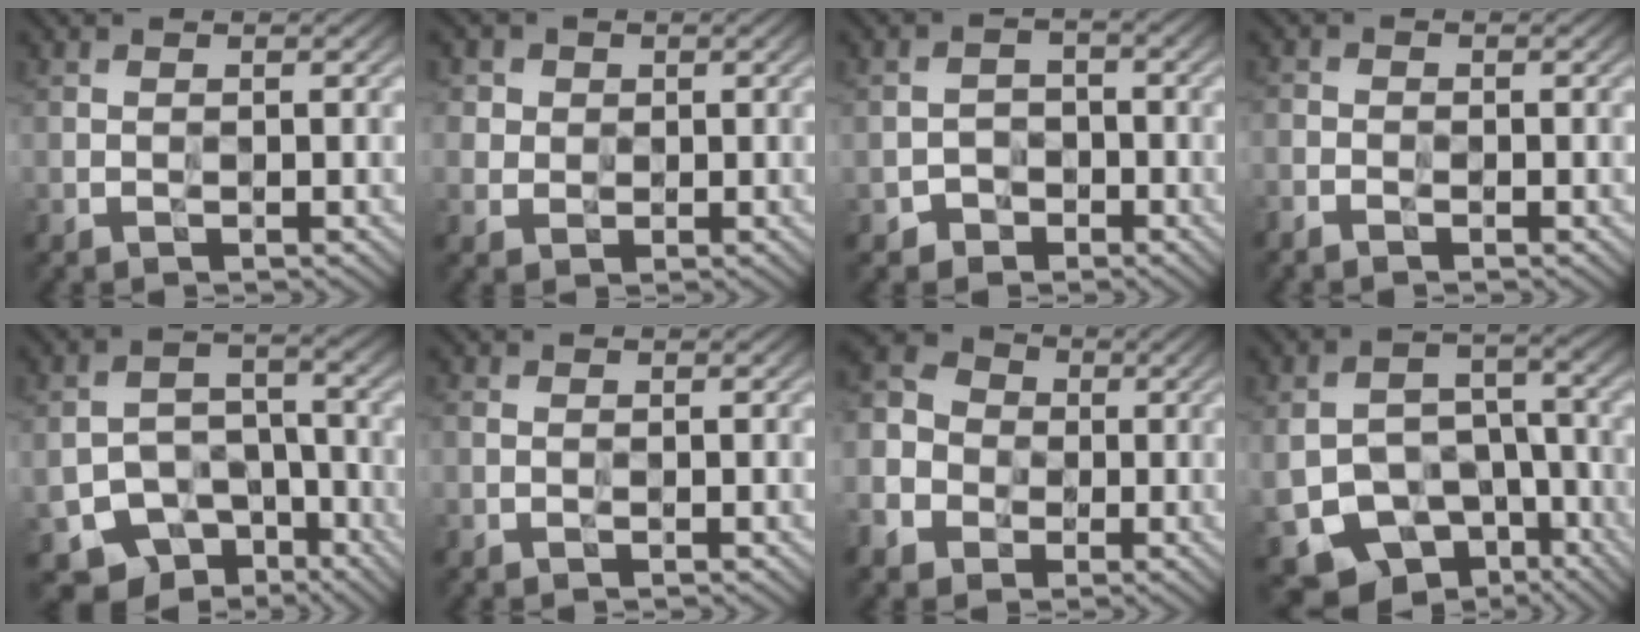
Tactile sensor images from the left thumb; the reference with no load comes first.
{"total": 4.1, "force": [1.4, 3.7, 1.0], "torque": [-0.045, -0.003, 0.020]}
{"total": 3.3, "force": [-2.0, 2.5, 0.7], "torque": [-0.006, -0.003, -0.038]}
{"total": 1.8, "force": [-1.5, 1.0, 0.5], "torque": [-0.010, -0.007, -0.037]}
{"total": 10.8, "force": [-6.4, 7.3, 4.7], "torque": [-0.093, -0.017, -0.098]}
{"total": 1.0, "force": [0.0, 0.7, 0.6], "torque": [-0.018, 0.000, -0.003]}
{"total": 10.5, "force": [-3.4, 9.1, 4.0], "torque": [-0.134, -0.034, -0.085]}
{"total": 12.1, "force": [-5.9, 8.1, 6.9], "torque": [-0.150, -0.035, -0.095]}